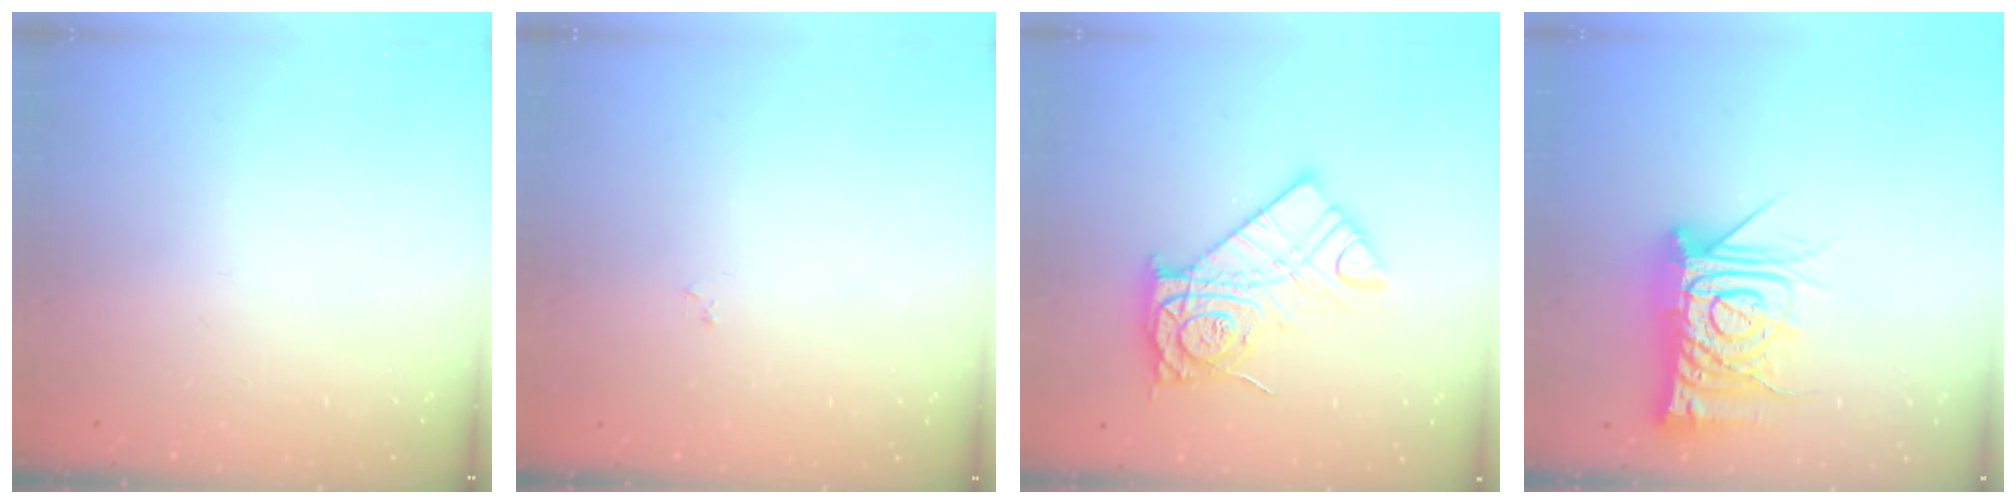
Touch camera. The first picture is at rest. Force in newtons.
{"total": 2.2, "press": 2.1, "slide": 0.3}
{"total": 14.9, "press": 14.8, "slide": 1.1}
{"total": 17.6, "press": 17.5, "slide": 1.7}